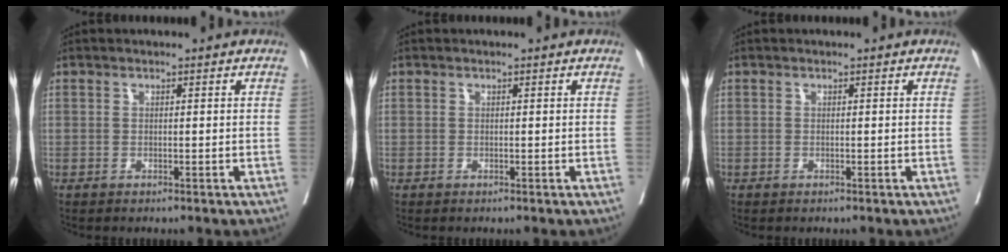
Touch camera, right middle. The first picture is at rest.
{"total": 0.0}
{"total": 0.0}